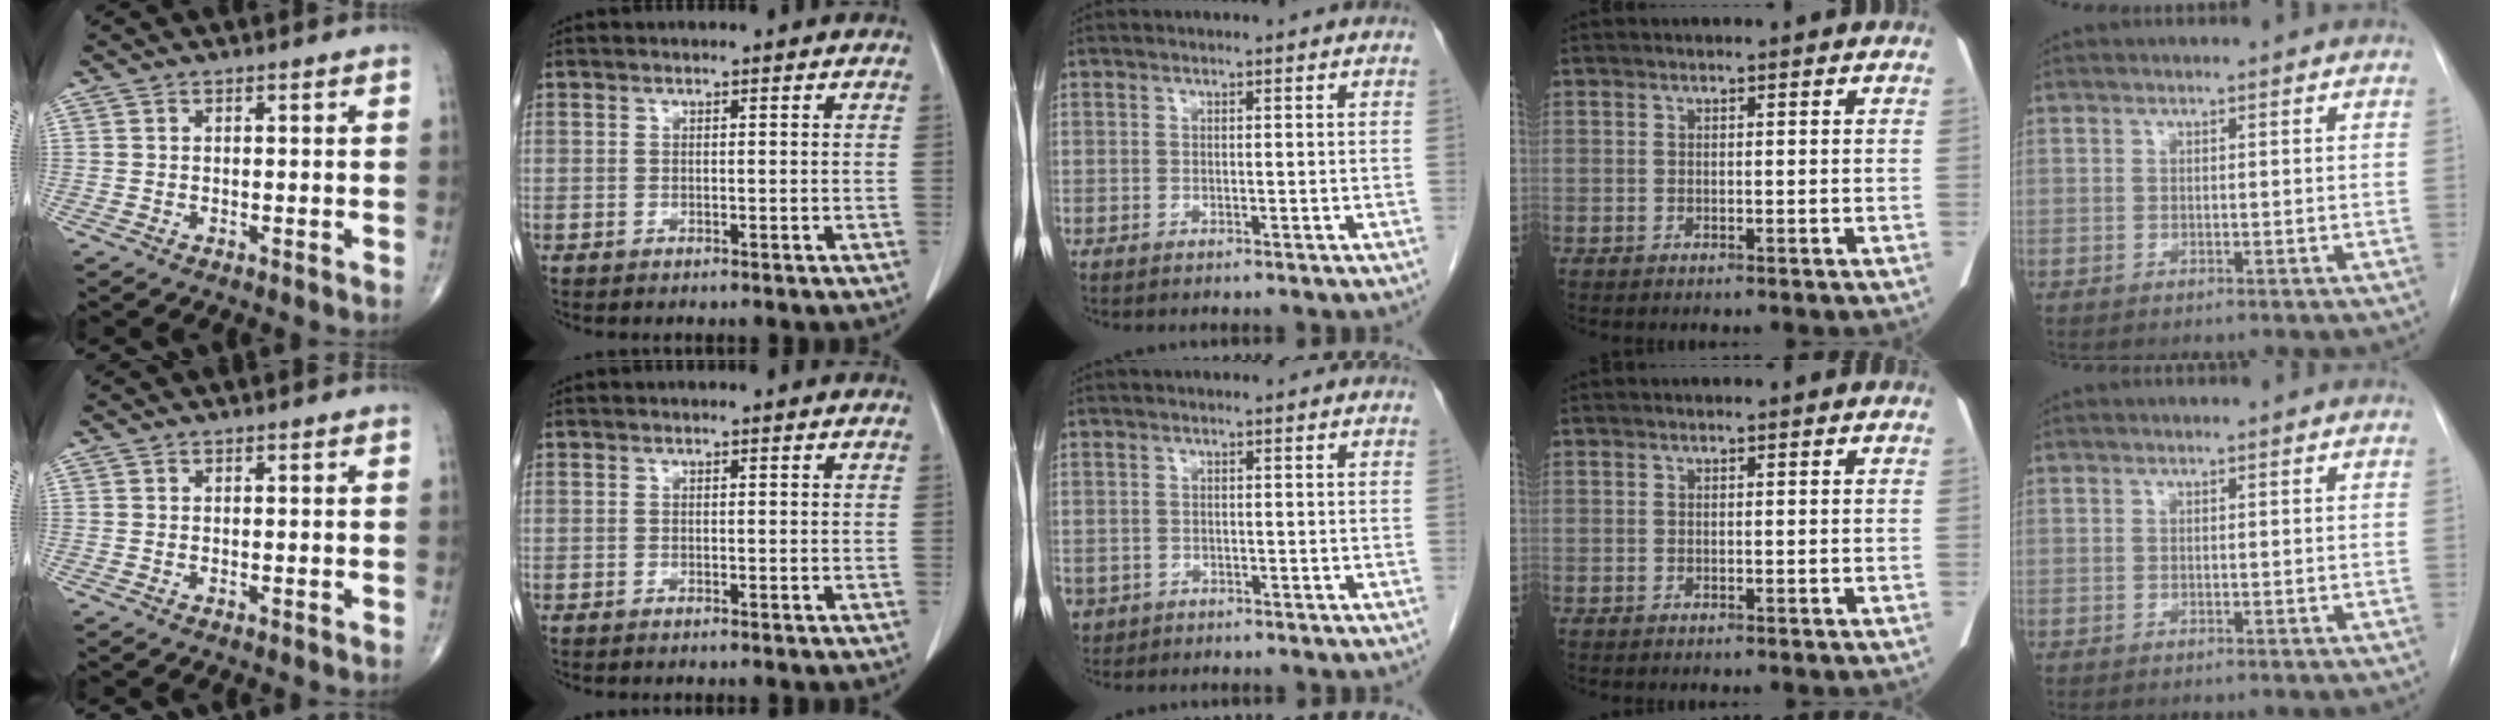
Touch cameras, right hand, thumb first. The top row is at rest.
{"middle": {"total": 2.5, "force": [-1.4, 2.1, 0.4], "torque": [-0.011, 0.001, -0.021]}}